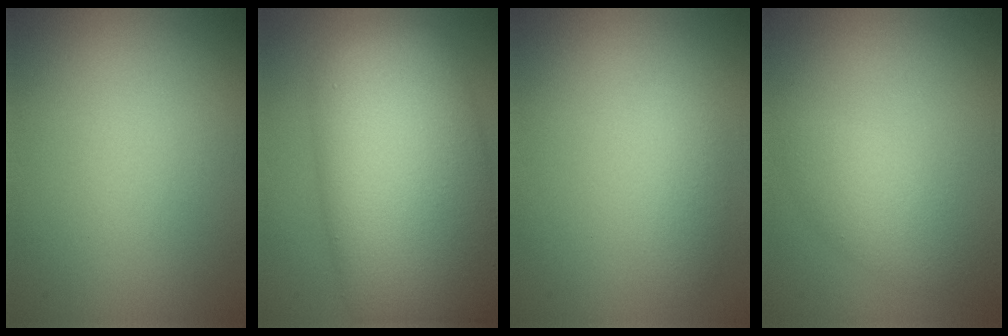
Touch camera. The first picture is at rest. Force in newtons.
{"total": 15.4, "press": 15.3, "slide": 0.5}
{"total": 1.8, "press": 1.8, "slide": 0.0}
{"total": 2.9, "press": 2.9, "slide": 0.2}